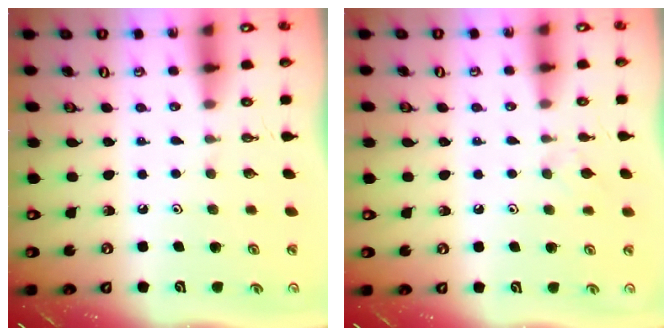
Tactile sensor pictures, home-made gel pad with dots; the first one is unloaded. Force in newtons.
{"total": 2.5, "press": 2.4, "slide": 0.6}